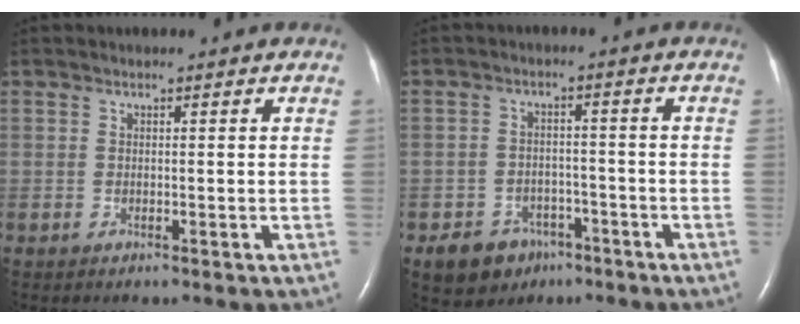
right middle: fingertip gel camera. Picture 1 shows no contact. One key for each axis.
{"total": 6.6, "fx": -4.0, "fy": 4.8, "fz": 1.9, "tx": -0.038, "ty": 0.006, "tz": -0.057}